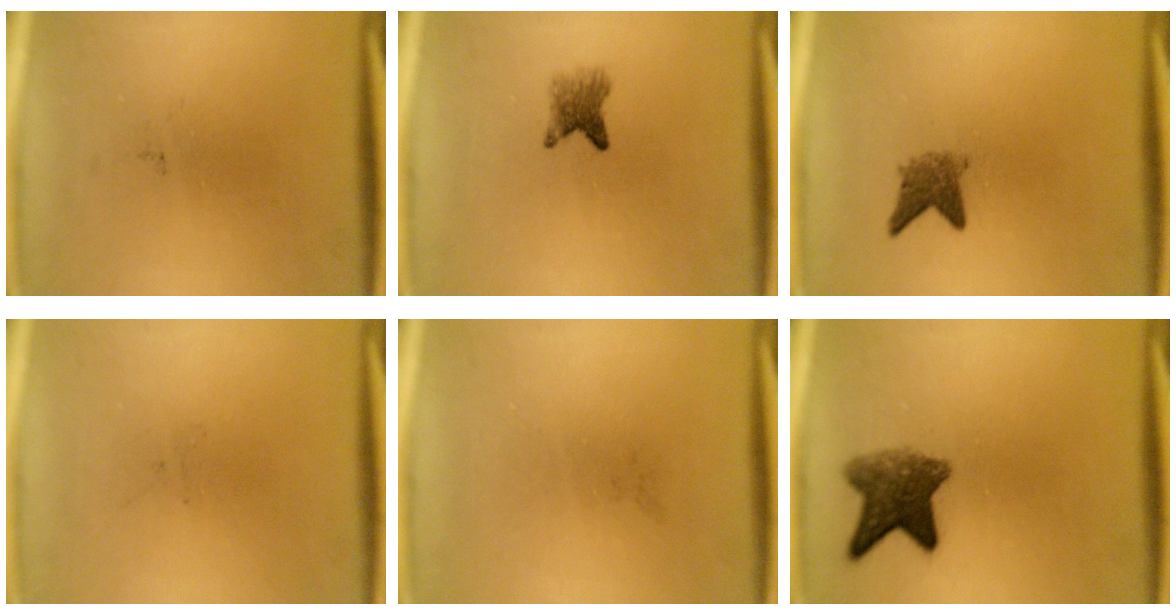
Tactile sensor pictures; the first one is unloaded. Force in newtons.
{"total": 2.9}
{"total": 3.0}
{"total": 0.0}
{"total": 0.0}
{"total": 6.7}